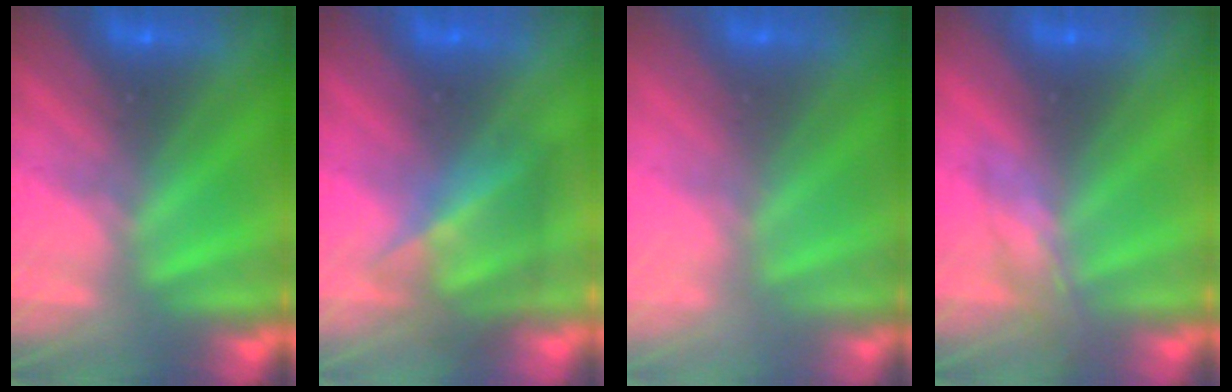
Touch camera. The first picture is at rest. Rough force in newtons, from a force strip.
{"total": 4.1}
{"total": 2.9}
{"total": 2.3}